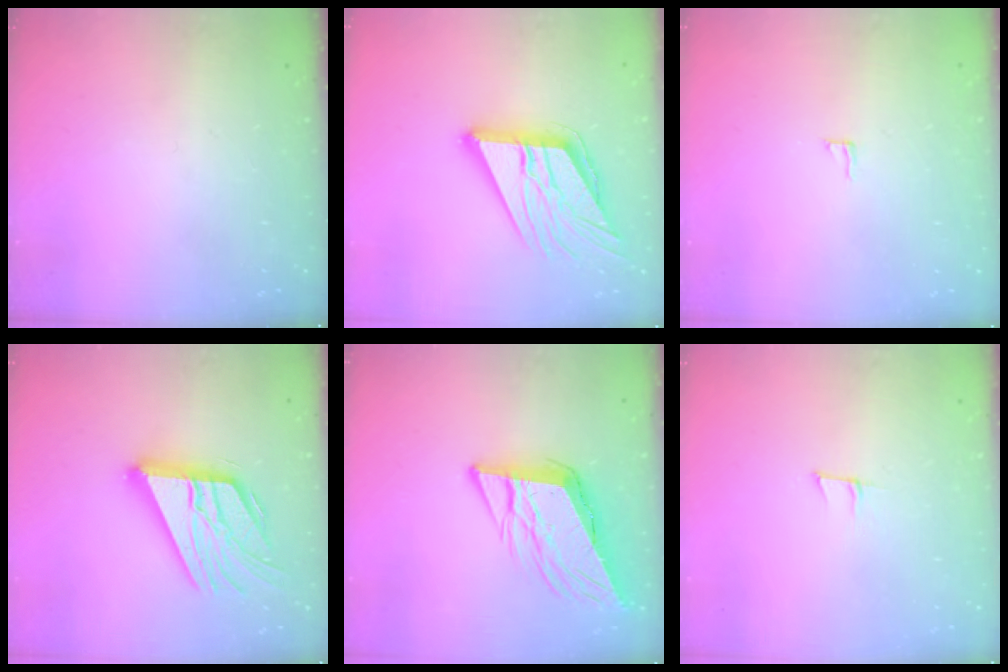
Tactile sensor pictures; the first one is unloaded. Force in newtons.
{"total": 17.3, "press": 17.1, "slide": 2.7}
{"total": 3.1, "press": 3.1, "slide": 0.2}
{"total": 21.7, "press": 21.6, "slide": 1.9}
{"total": 10.6, "press": 10.2, "slide": 2.8}
{"total": 5.5, "press": 5.4, "slide": 0.8}